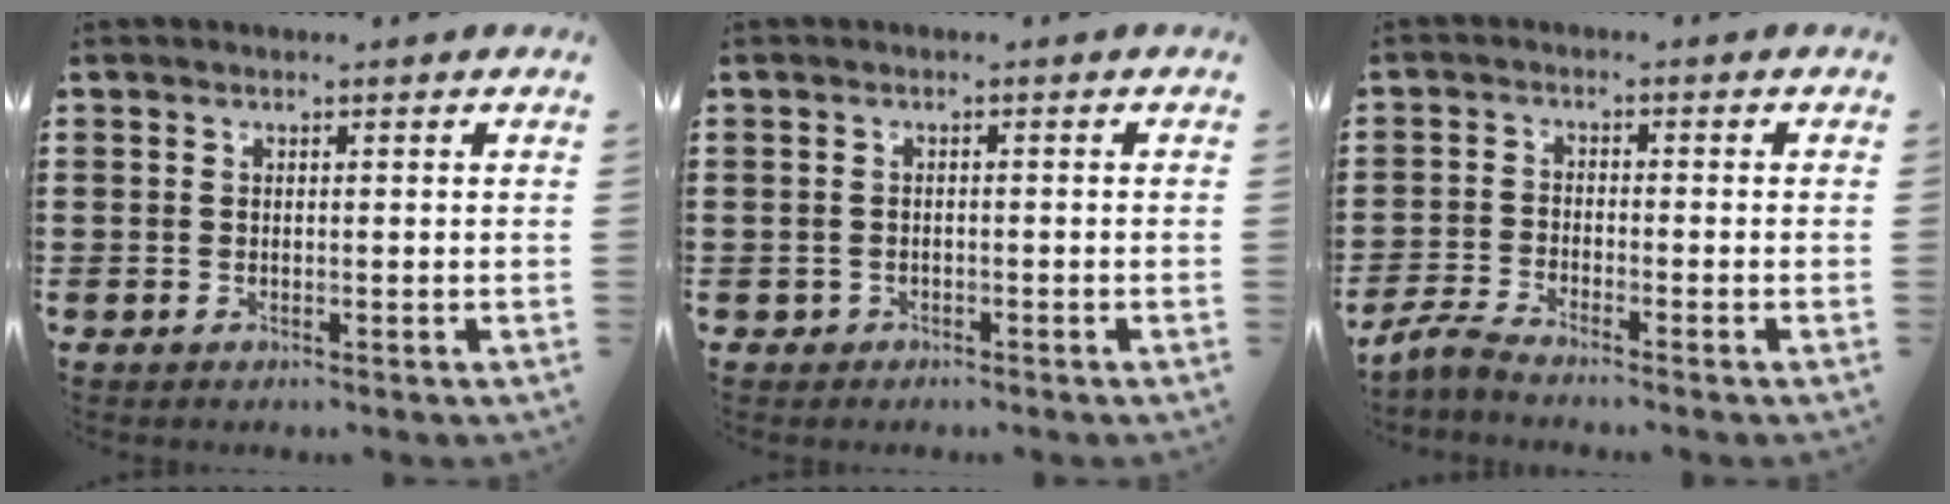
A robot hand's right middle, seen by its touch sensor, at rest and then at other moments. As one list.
[{"total": 0.9, "force": [-0.7, 0.5, 0.1], "torque": [-0.005, -0.001, -0.015]}, {"total": 3.1, "force": [-2.8, 0.2, 1.3], "torque": [-0.046, -0.006, -0.063]}]